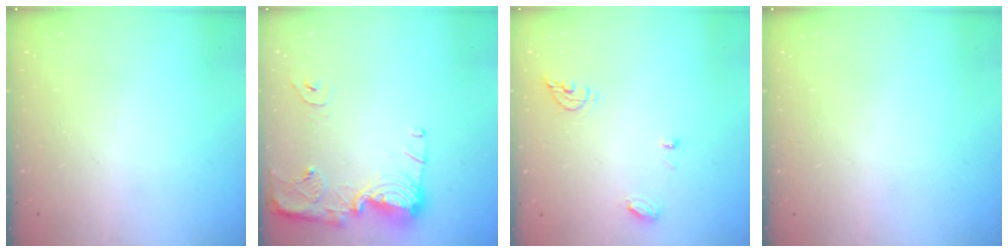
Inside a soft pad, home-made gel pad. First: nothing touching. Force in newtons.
{"total": 13.8, "press": 13.8, "slide": 1.3}
{"total": 6.7, "press": 6.7, "slide": 0.3}
{"total": 0.0}